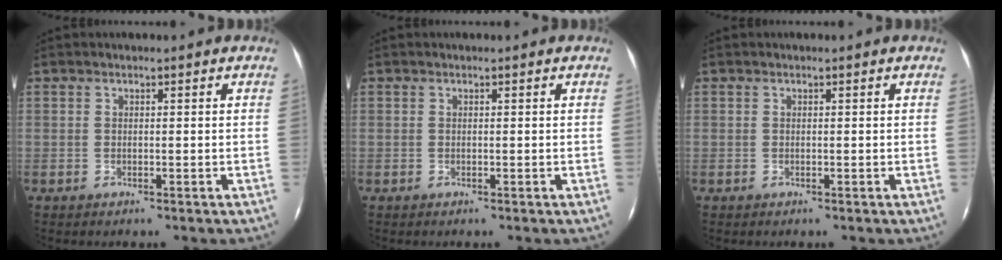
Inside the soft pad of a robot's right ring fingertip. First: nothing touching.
{"total": 0.0}
{"total": 0.0}